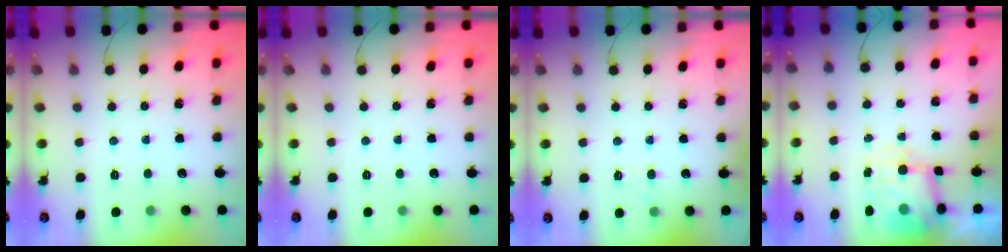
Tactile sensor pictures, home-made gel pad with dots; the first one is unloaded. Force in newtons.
{"total": 0.0}
{"total": 3.7, "press": 3.5, "slide": 1.3}
{"total": 6.1, "press": 6.1, "slide": 0.3}